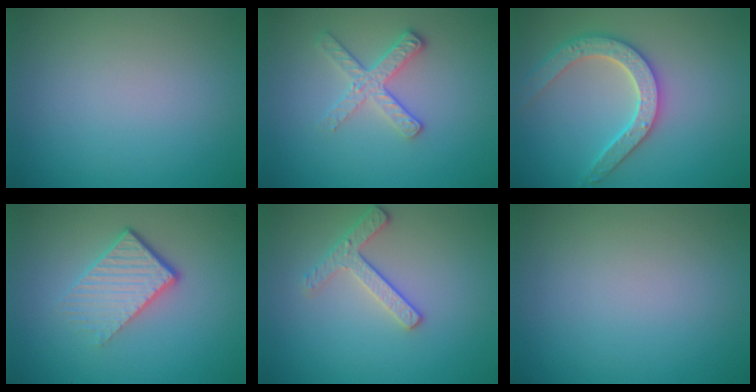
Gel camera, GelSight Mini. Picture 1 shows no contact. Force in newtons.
{"total": 2.8, "press": 2.5, "slide": 1.3}
{"total": 4.0, "press": 3.9, "slide": 0.9}
{"total": 4.7, "press": 2.9, "slide": 3.7}
{"total": 2.5, "press": 2.4, "slide": 0.7}
{"total": 0.0}